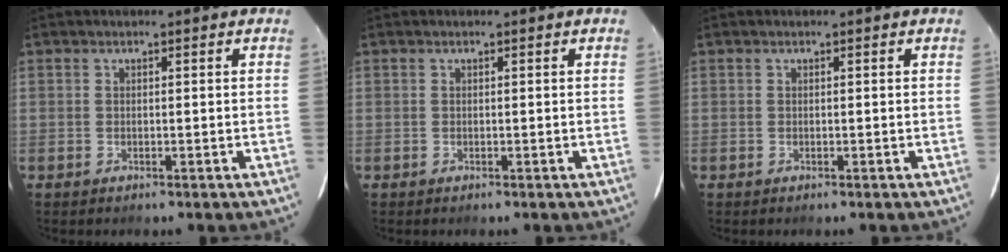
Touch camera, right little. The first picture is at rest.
{"total": 0.0}
{"total": 0.0}